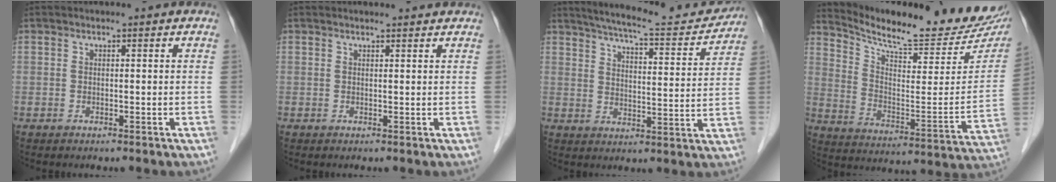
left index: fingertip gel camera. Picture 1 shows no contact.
{"total": 1.4, "force": [1.4, 0.1, 0.2], "torque": [-0.005, 0.003, 0.007]}
{"total": 13.5, "force": [12.7, 1.1, 4.5], "torque": [-0.070, -0.021, 0.165]}
{"total": 19.7, "force": [18.3, 2.2, 6.9], "torque": [-0.119, -0.079, 0.251]}